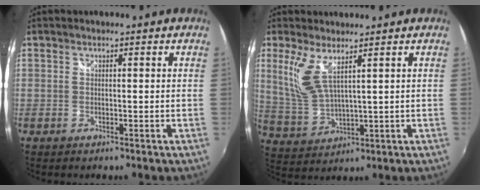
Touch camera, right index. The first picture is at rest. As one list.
[{"total": 7.2, "force": [4.0, 2.1, 5.6], "torque": [-0.125, -0.008, 0.093]}]